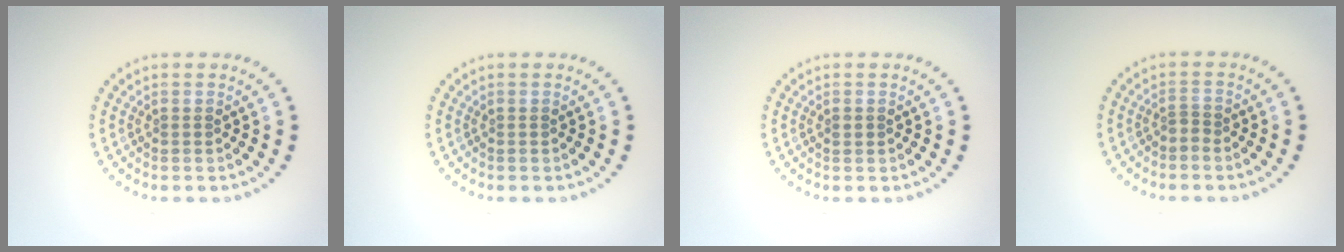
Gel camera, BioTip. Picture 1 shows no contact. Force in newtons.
{"total": 0.0}
{"total": 0.7, "press": 0.7, "slide": 0.2}
{"total": 0.8, "press": 0.4, "slide": 0.7}